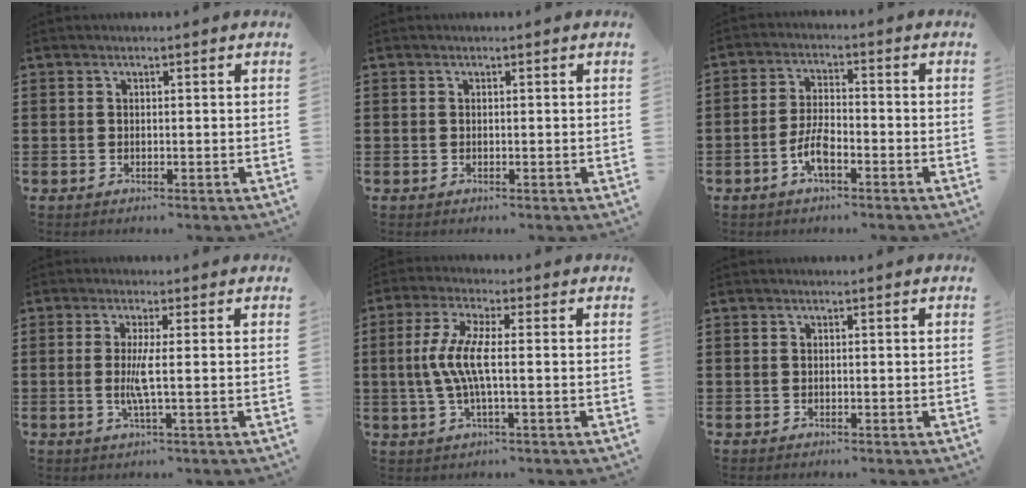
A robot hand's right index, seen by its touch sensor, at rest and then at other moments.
{"total": 0.0}
{"total": 5.1, "force": [-2.5, 2.0, 4.0], "torque": [-0.095, 0.002, -0.053]}
{"total": 3.8, "force": [-0.2, -0.2, 3.8], "torque": [-0.076, -0.010, -0.009]}
{"total": 6.9, "force": [-0.7, 1.2, 6.8], "torque": [-0.156, -0.015, -0.024]}
{"total": 0.0}